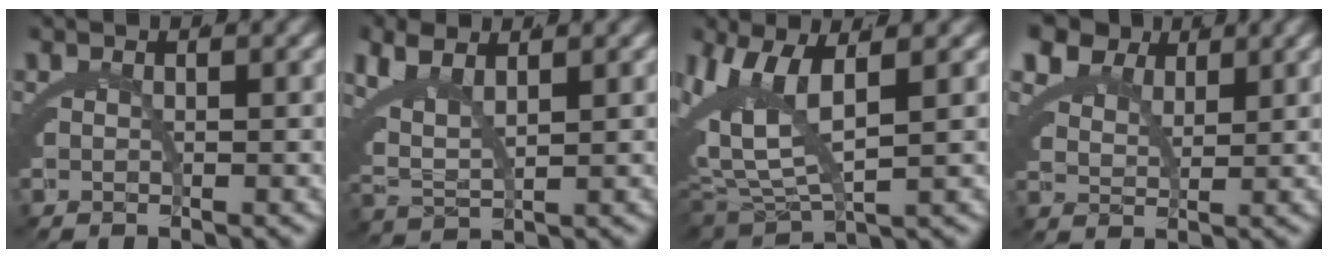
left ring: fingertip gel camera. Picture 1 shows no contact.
{"total": 6.0, "force": [2.5, 4.0, 3.8], "torque": [-0.101, -0.006, 0.046]}
{"total": 8.3, "force": [2.2, 4.5, 6.6], "torque": [-0.151, -0.002, 0.044]}
{"total": 6.9, "force": [4.1, 4.5, 3.4], "torque": [-0.074, -0.004, 0.071]}